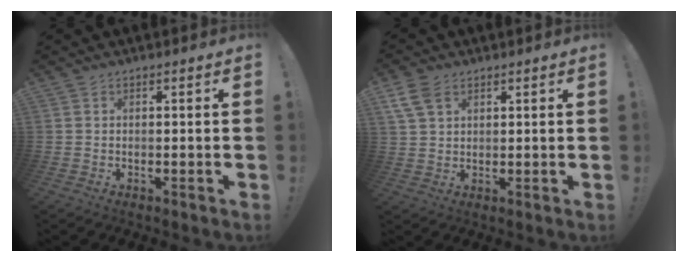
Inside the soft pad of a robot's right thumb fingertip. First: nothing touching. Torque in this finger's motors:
{"motor_torque": [-0.16, -0.15, 0.03, 0.03, 0.04]}